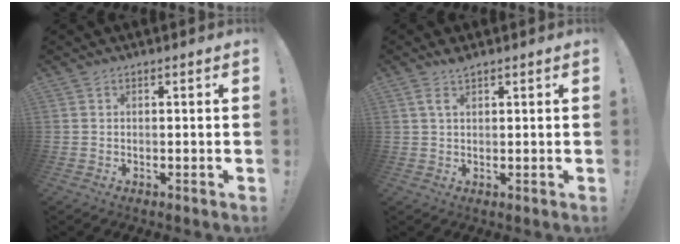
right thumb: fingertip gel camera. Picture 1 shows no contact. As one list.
[{"total": 3.0, "force": [1.8, 1.1, 2.2], "torque": [-0.040, -0.004, 0.031]}]